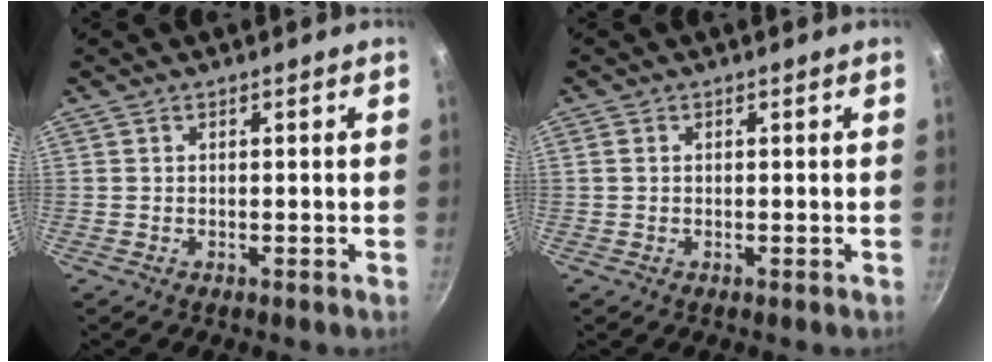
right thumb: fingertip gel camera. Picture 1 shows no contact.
{"total": 0.9, "force": [0.1, 0.8, 0.4], "torque": [-0.008, 0.003, 0.000]}